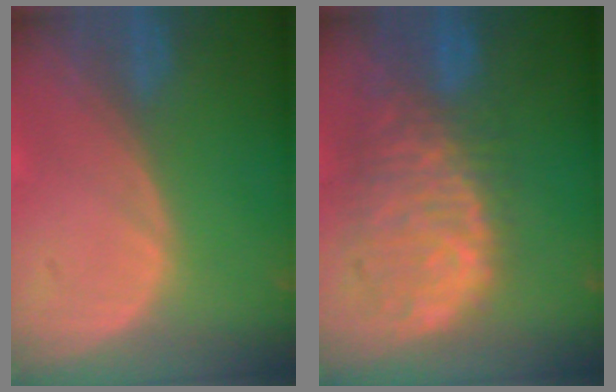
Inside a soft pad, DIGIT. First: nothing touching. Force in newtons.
{"total": 11.4, "press": 9.6, "slide": 6.1}